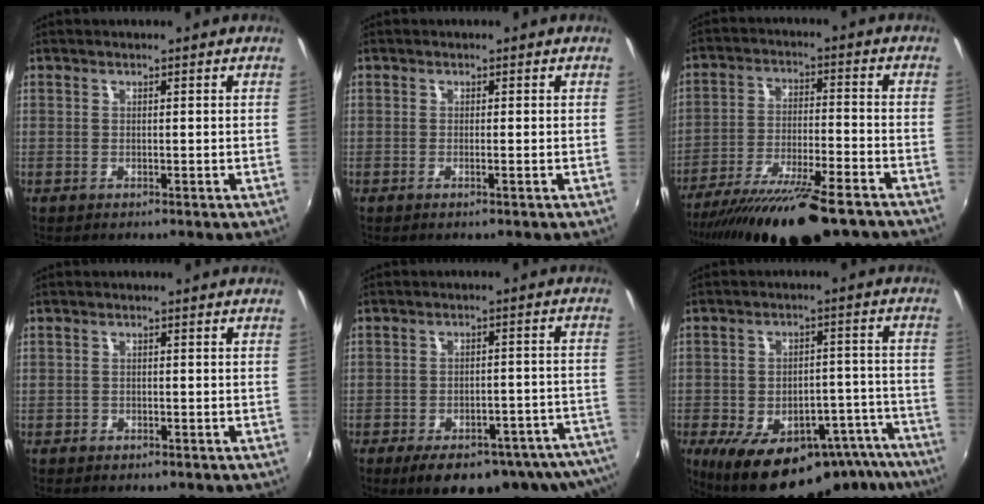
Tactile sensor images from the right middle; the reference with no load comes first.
{"total": 0.9, "force": [-0.4, -0.4, 0.7], "torque": [-0.007, -0.003, -0.008]}
{"total": 21.2, "force": [-16.9, 4.5, 12.0], "torque": [-0.220, -0.048, -0.263]}
{"total": 1.6, "force": [-1.2, 1.0, 0.5], "torque": [-0.013, -0.005, -0.019]}
{"total": 20.3, "force": [-16.0, 5.5, 11.3], "torque": [-0.144, -0.030, -0.196]}
{"total": 23.8, "force": [-16.2, 11.0, 13.6], "torque": [-0.218, -0.006, -0.198]}